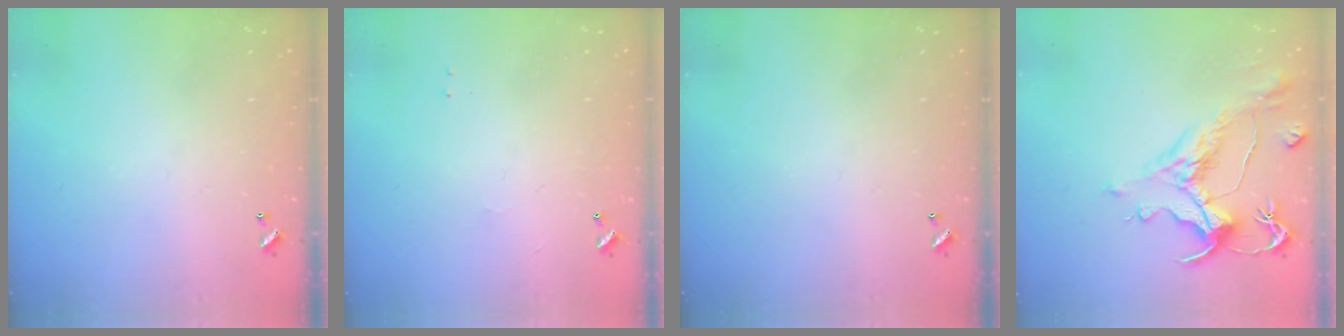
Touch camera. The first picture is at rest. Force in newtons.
{"total": 0.9, "press": 0.8, "slide": 0.5}
{"total": 0.0}
{"total": 1.8, "press": 1.1, "slide": 1.4}